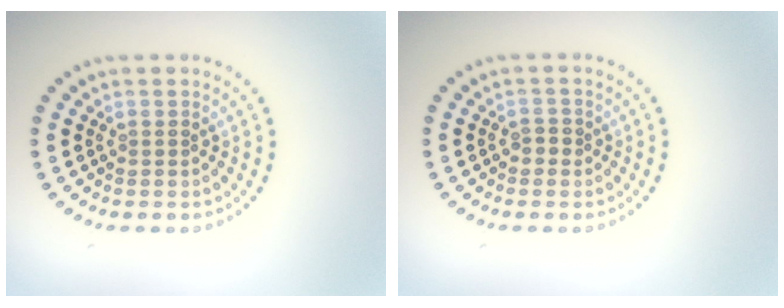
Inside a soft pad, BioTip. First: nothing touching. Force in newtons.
{"total": 1.0, "press": 0.9, "slide": 0.4}